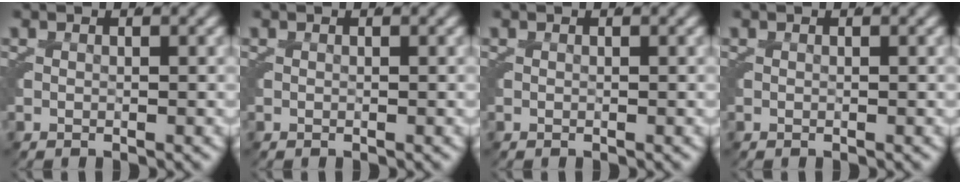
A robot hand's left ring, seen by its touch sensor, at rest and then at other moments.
{"total": 0.0}
{"total": 0.0}
{"total": 0.0}